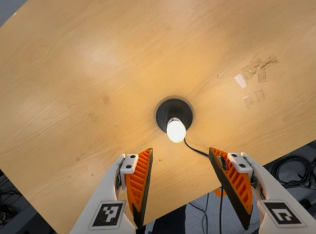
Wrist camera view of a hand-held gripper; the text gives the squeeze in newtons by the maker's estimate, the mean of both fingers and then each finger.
{"total": 0.0}